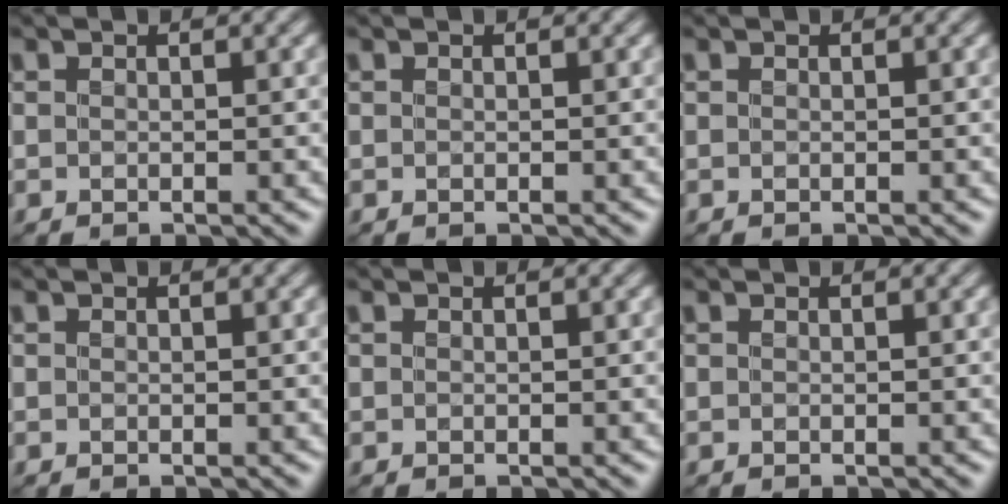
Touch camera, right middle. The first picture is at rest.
{"total": 0.0}
{"total": 0.0}
{"total": 0.0}
{"total": 0.0}
{"total": 0.0}